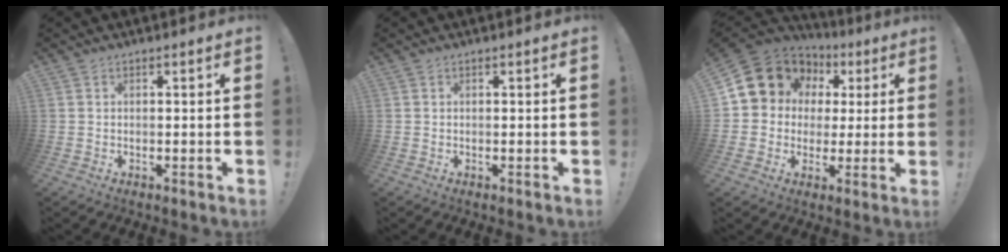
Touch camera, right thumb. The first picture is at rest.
{"total": 0.0}
{"total": 12.0, "force": [5.3, 10.0, 4.1], "torque": [-0.062, -0.032, 0.110]}